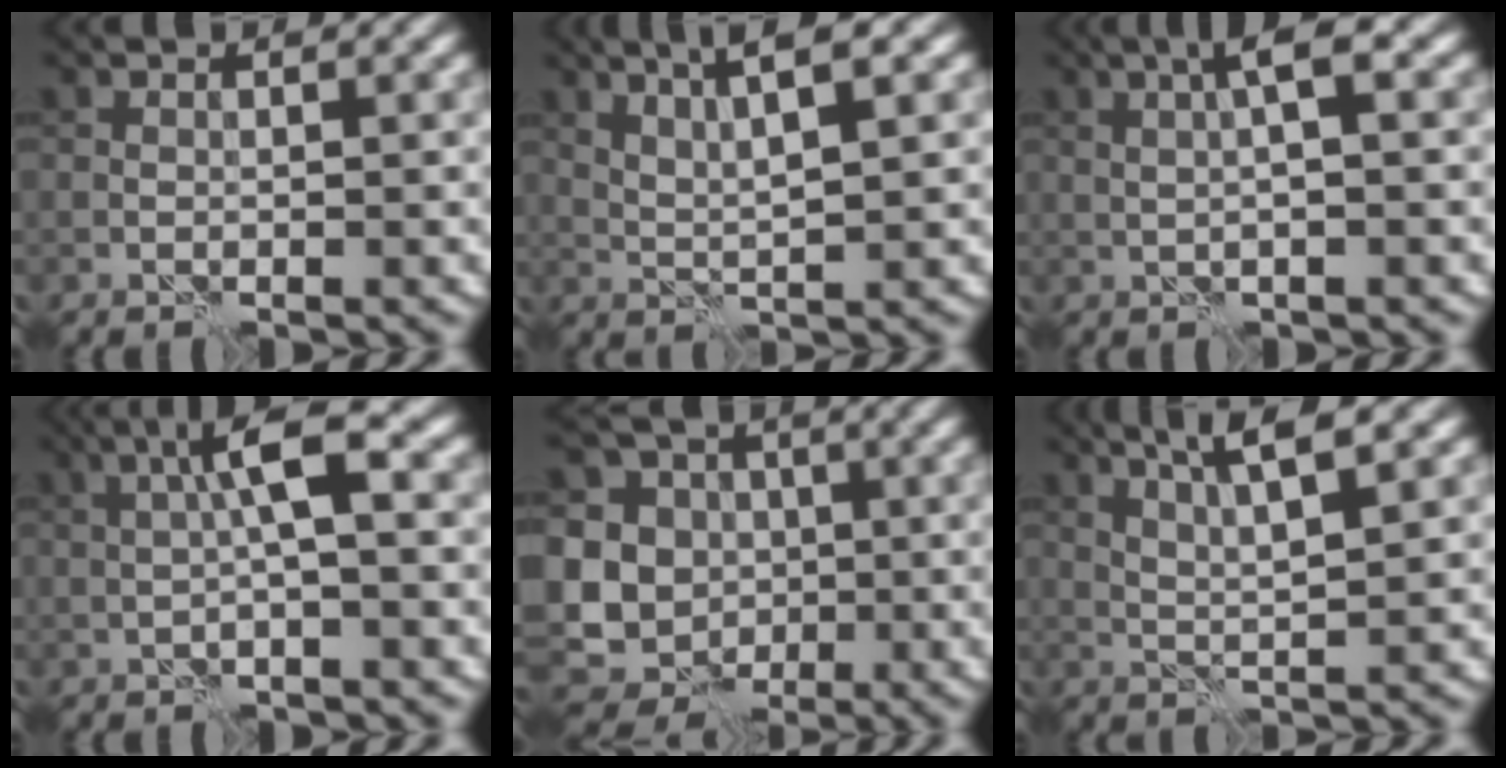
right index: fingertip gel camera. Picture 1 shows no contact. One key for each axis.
{"total": 4.9, "fx": 2.7, "fy": 0.7, "fz": 4.0, "tx": -0.078, "ty": 0.005, "tz": 0.053}
{"total": 3.9, "fx": 1.1, "fy": 0.5, "fz": 3.7, "tx": -0.069, "ty": 0.010, "tz": 0.019}
{"total": 5.3, "fx": 1.1, "fy": 1.1, "fz": 5.1, "tx": -0.087, "ty": 0.015, "tz": 0.014}
{"total": 12.3, "fx": 0.5, "fy": 11.1, "fz": 5.3, "tx": -0.124, "ty": 0.030, "tz": -0.021}
{"total": 5.1, "fx": 2.8, "fy": 0.7, "fz": 4.2, "tx": -0.081, "ty": 0.005, "tz": 0.055}